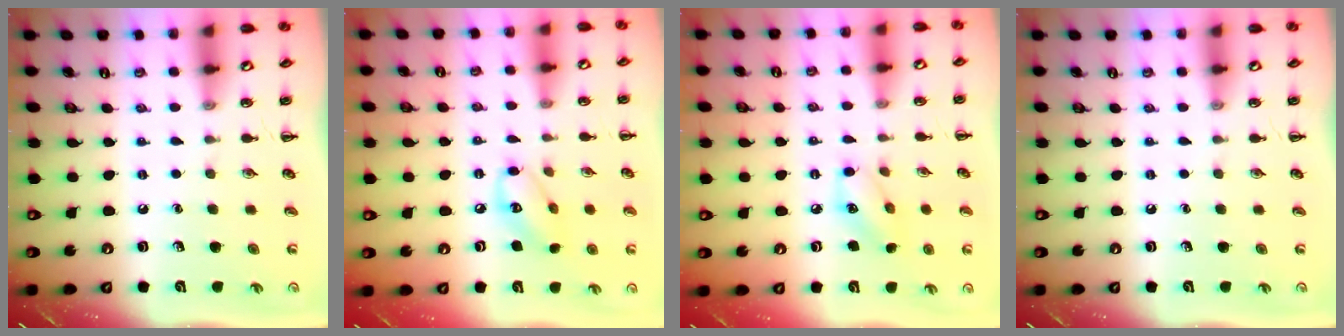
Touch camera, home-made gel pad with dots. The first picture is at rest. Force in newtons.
{"total": 8.7, "press": 8.6, "slide": 1.1}
{"total": 7.3, "press": 7.3, "slide": 0.6}
{"total": 0.0}